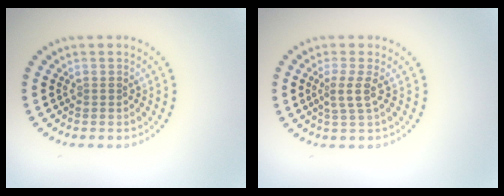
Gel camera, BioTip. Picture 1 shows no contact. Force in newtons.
{"total": 1.8, "press": 1.3, "slide": 1.3}